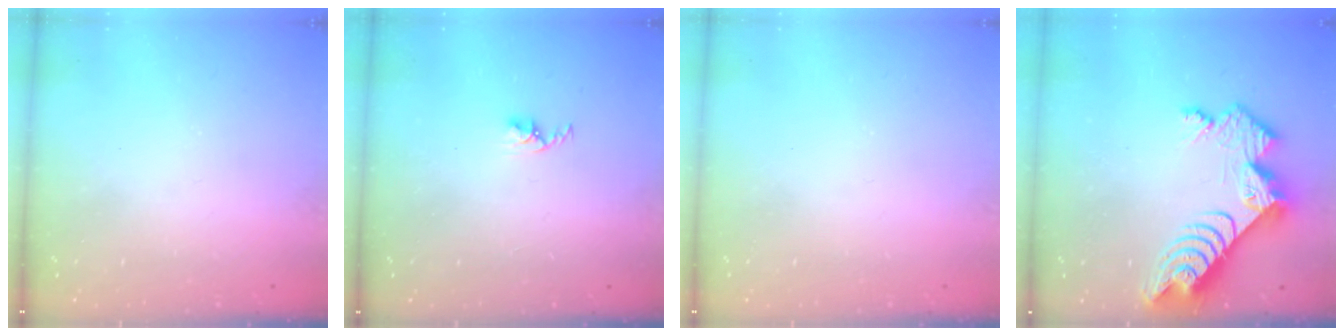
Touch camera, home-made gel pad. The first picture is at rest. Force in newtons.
{"total": 2.5, "press": 2.5, "slide": 0.4}
{"total": 0.0}
{"total": 11.6, "press": 11.5, "slide": 1.1}